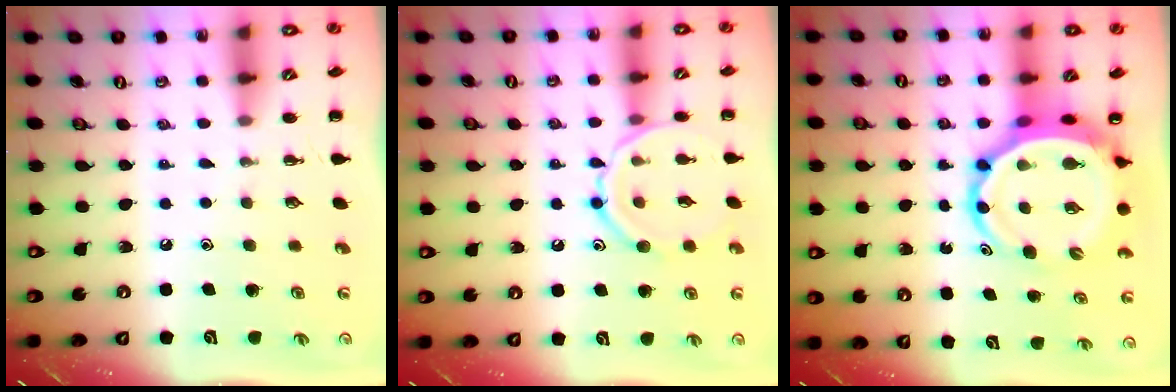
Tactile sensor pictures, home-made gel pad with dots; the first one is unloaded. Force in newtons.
{"total": 12.1, "press": 12.1, "slide": 0.3}
{"total": 9.0, "press": 8.6, "slide": 2.7}